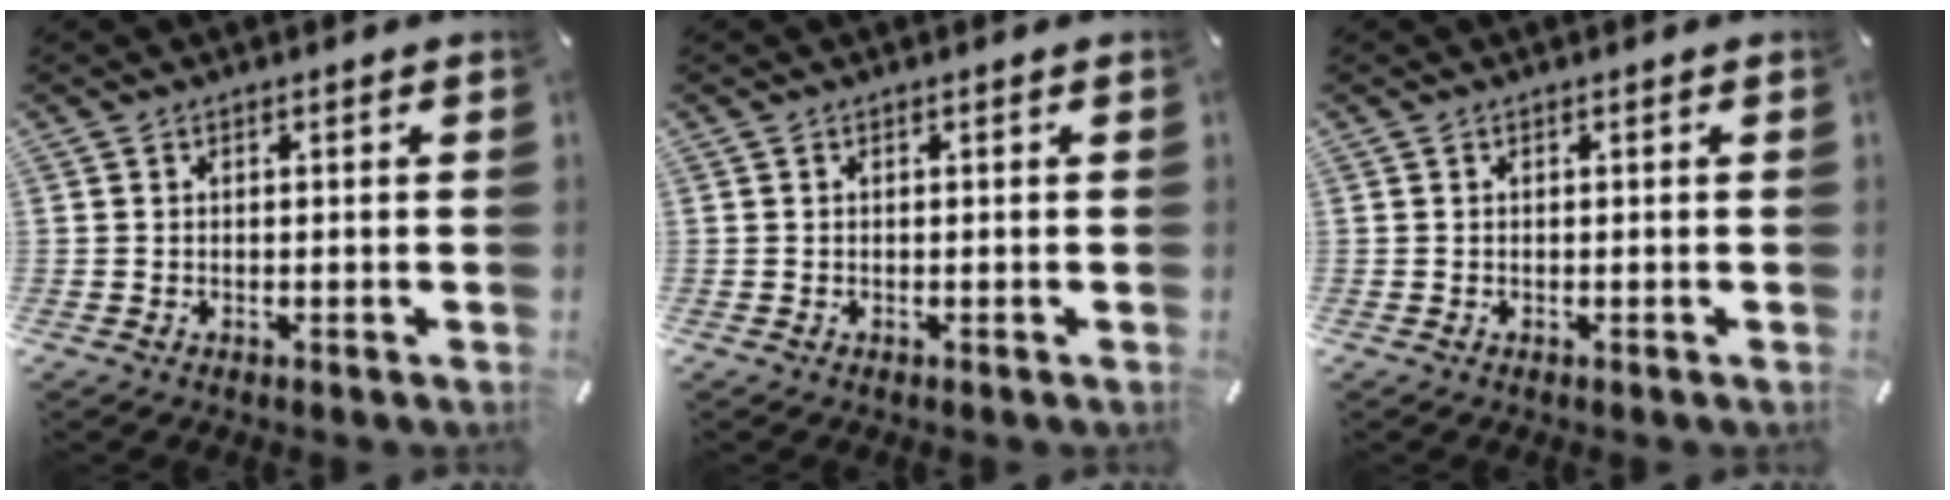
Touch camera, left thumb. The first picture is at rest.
{"total": 0.0}
{"total": 0.0}